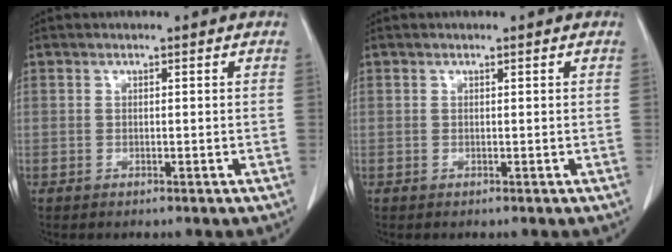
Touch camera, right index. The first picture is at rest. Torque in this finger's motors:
{"motor_torque": [-0.02, 0.04, -0.04, -0.01]}